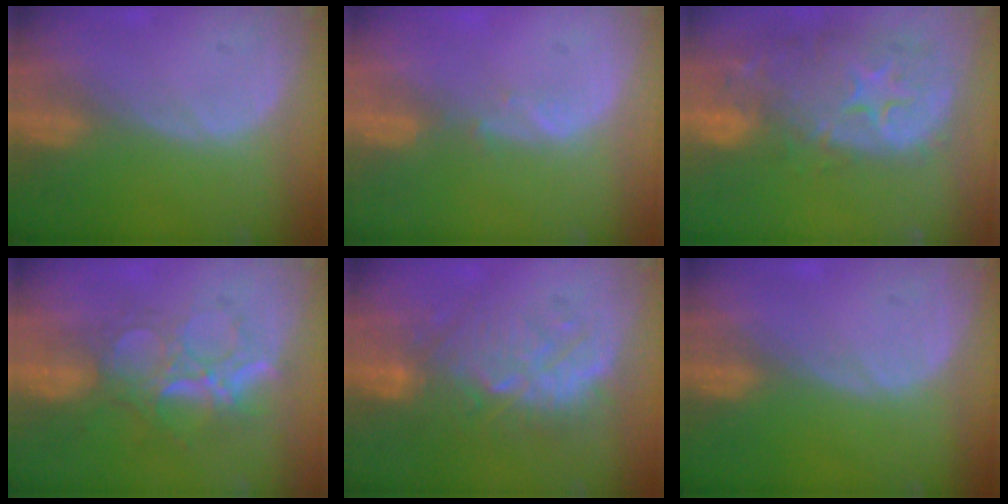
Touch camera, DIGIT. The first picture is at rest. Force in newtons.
{"total": 1.4, "press": 1.2, "slide": 0.6}
{"total": 14.0, "press": 11.3, "slide": 8.2}
{"total": 9.0, "press": 8.0, "slide": 4.0}
{"total": 9.1, "press": 9.0, "slide": 1.7}
{"total": 0.0}